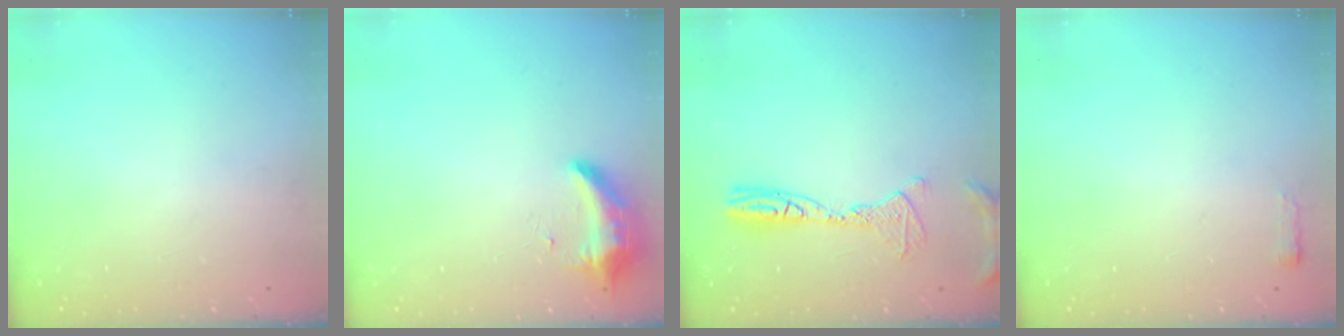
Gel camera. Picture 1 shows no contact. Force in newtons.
{"total": 8.3, "press": 8.3, "slide": 0.1}
{"total": 14.6, "press": 12.8, "slide": 7.1}
{"total": 2.4, "press": 2.4, "slide": 0.4}